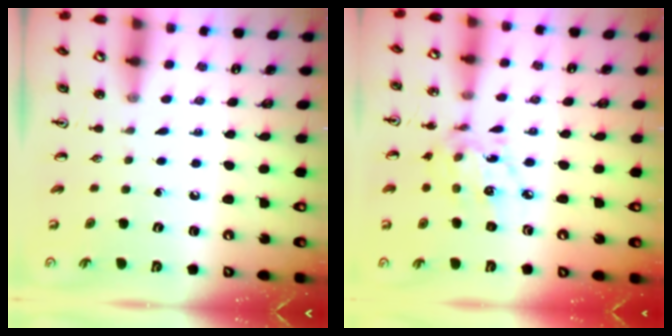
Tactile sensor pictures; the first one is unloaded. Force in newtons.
{"total": 10.7, "press": 10.6, "slide": 0.8}